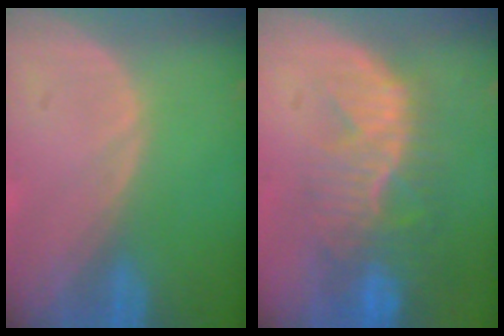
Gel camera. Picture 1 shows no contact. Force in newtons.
{"total": 10.1, "press": 8.6, "slide": 5.2}